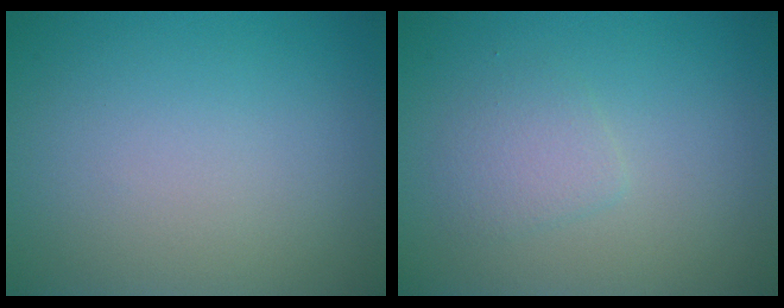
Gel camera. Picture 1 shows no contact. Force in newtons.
{"total": 1.8, "press": 1.8, "slide": 0.0}